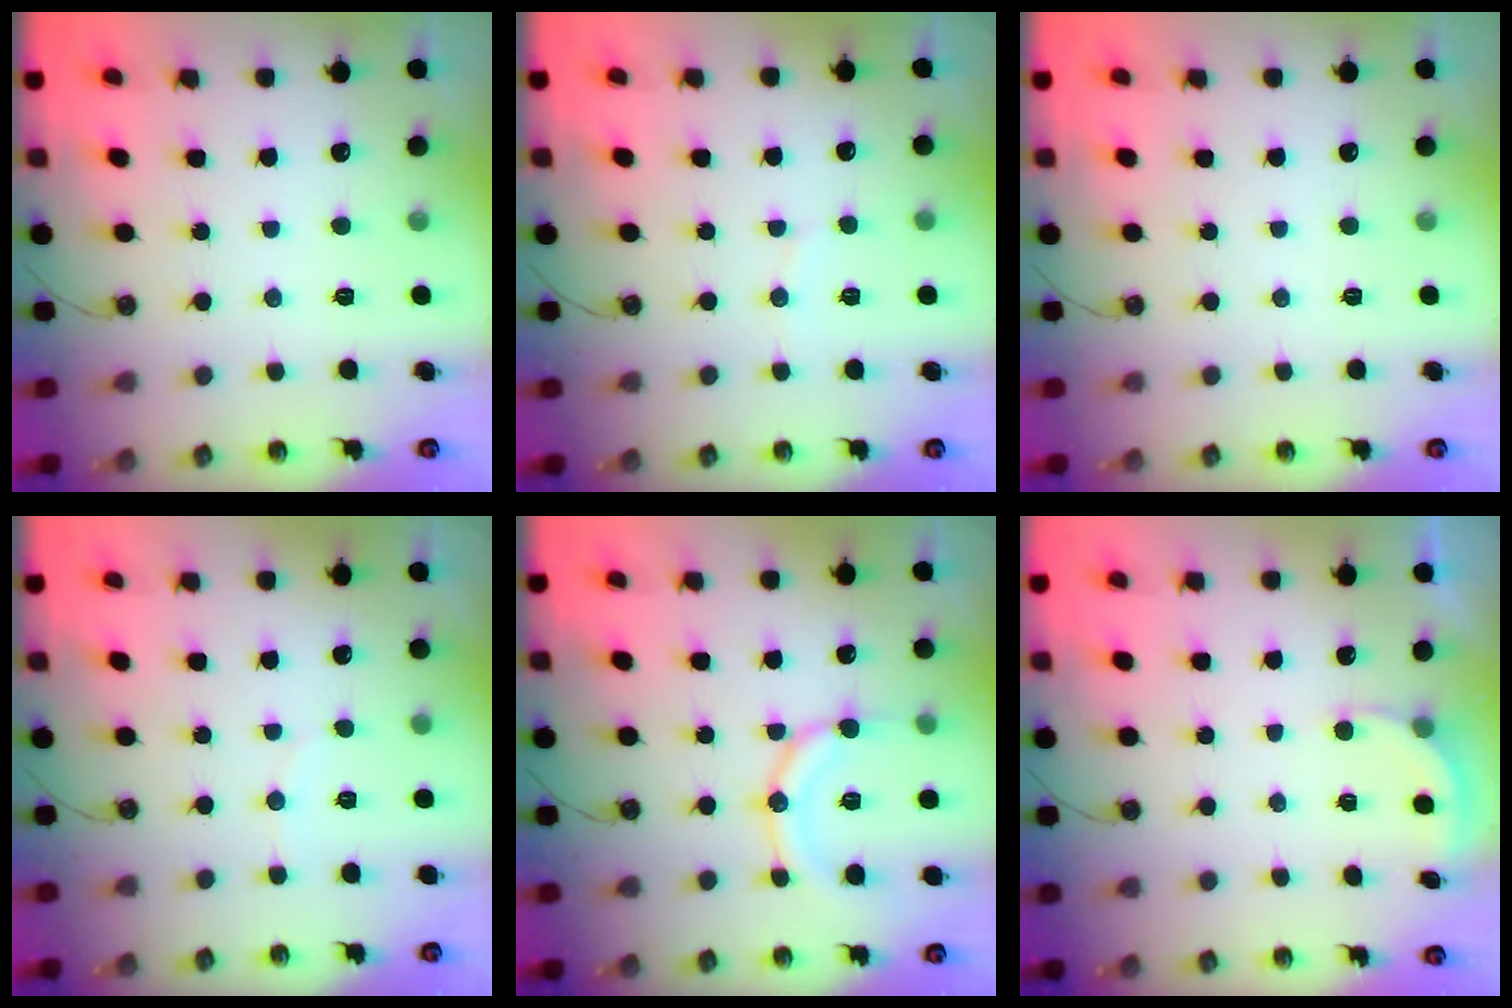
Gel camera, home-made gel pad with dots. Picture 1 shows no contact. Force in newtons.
{"total": 3.3, "press": 3.3, "slide": 0.3}
{"total": 0.0}
{"total": 2.4, "press": 2.4, "slide": 0.2}
{"total": 13.9, "press": 13.6, "slide": 2.9}
{"total": 2.6, "press": 2.3, "slide": 1.1}